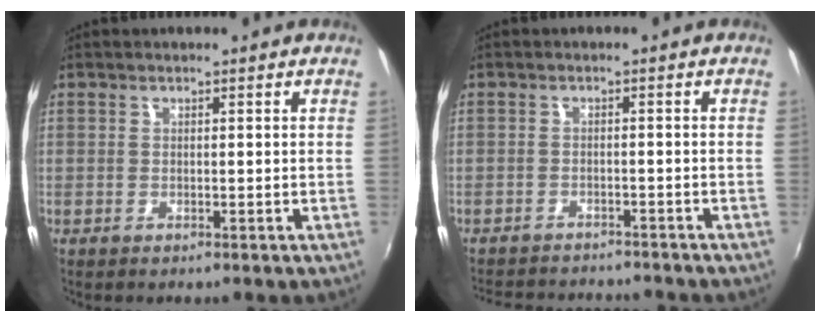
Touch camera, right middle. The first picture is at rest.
{"total": 10.2, "force": [-9.4, 2.4, 3.3], "torque": [-0.082, -0.010, -0.136]}